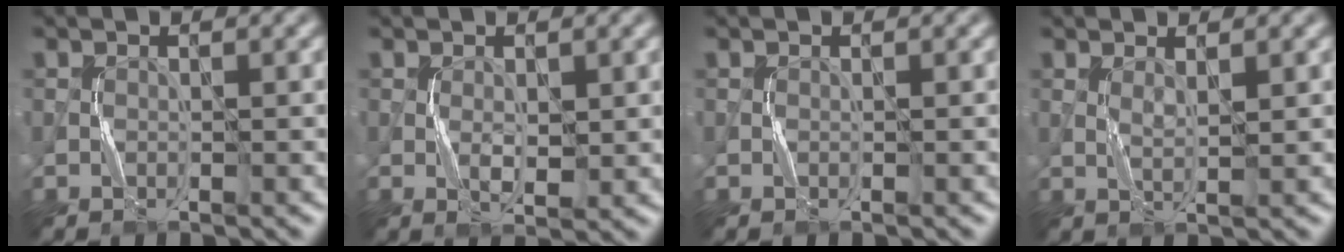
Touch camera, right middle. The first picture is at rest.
{"total": 1.9, "force": [0.2, 1.0, 1.6], "torque": [-0.031, -0.005, 0.007]}
{"total": 0.0}
{"total": 1.3, "force": [0.8, 0.2, 1.0], "torque": [-0.024, -0.003, 0.015]}